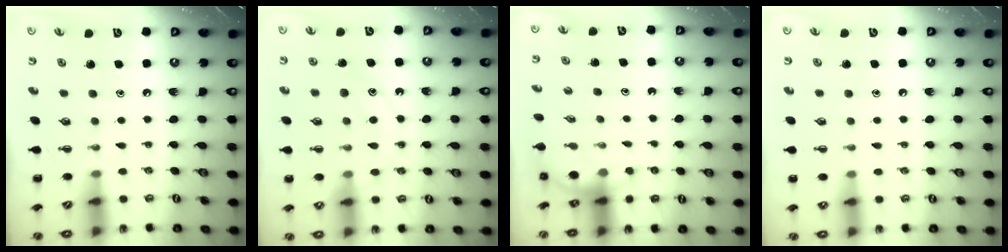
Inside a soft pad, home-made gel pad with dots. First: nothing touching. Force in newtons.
{"total": 11.6, "press": 11.6, "slide": 0.8}
{"total": 3.9, "press": 3.7, "slide": 1.3}
{"total": 5.0, "press": 4.7, "slide": 1.7}